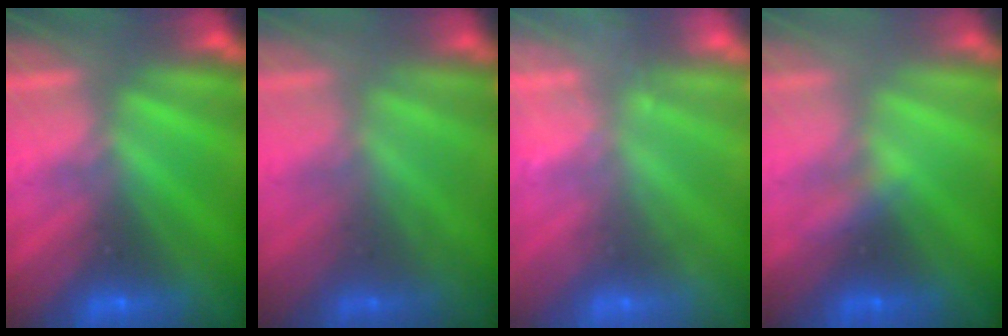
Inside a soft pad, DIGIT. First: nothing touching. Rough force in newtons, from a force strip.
{"total": 2.1}
{"total": 2.4}
{"total": 2.1}